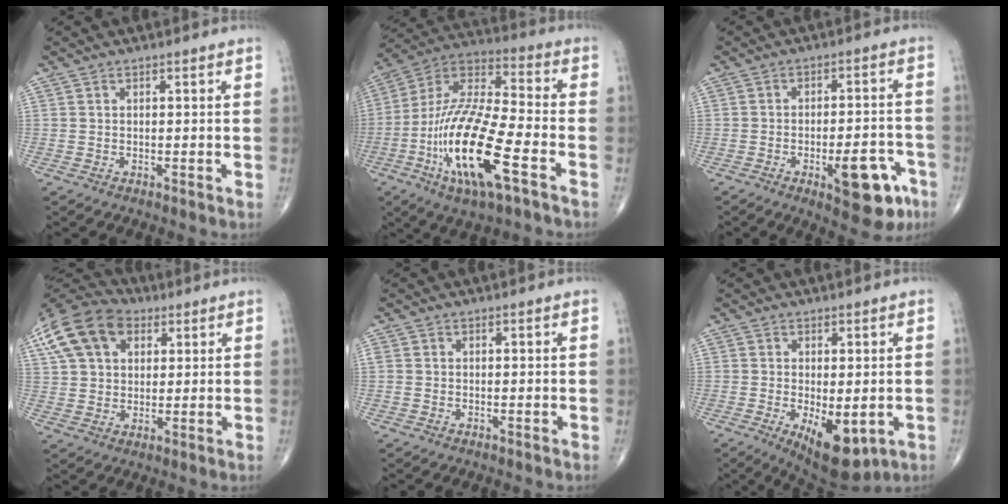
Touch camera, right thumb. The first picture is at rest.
{"total": 21.9, "force": [-8.2, 6.4, 19.3], "torque": [-0.399, 0.030, -0.146]}
{"total": 12.0, "force": [-5.6, 4.5, 9.6], "torque": [-0.105, 0.030, -0.069]}
{"total": 15.7, "force": [6.3, 10.7, 9.7], "torque": [-0.177, 0.010, 0.106]}
{"total": 0.8, "force": [0.0, 0.7, 0.3], "torque": [-0.007, 0.004, 0.001]}
{"total": 10.2, "force": [-2.8, 4.6, 8.6], "torque": [-0.117, -0.016, -0.028]}